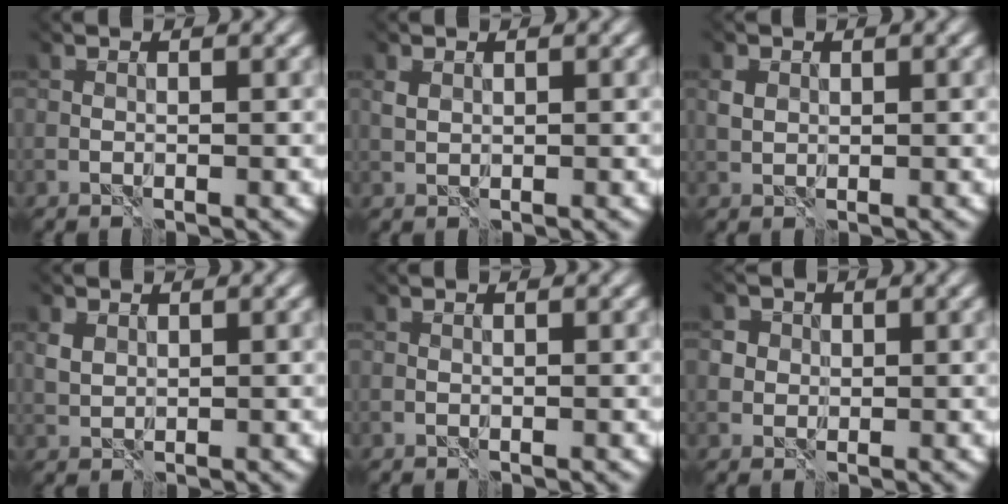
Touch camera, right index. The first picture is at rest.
{"total": 0.7, "force": [0.6, 0.3, -0.1], "torque": [0.000, 0.002, 0.013]}
{"total": 0.9, "force": [0.6, 0.7, 0.0], "torque": [-0.001, 0.003, 0.012]}
{"total": 1.1, "force": [0.9, 0.6, -0.1], "torque": [-0.002, 0.001, 0.018]}
{"total": 0.0}
{"total": 2.6, "force": [1.1, 2.4, 0.5], "torque": [0.001, 0.012, -0.003]}